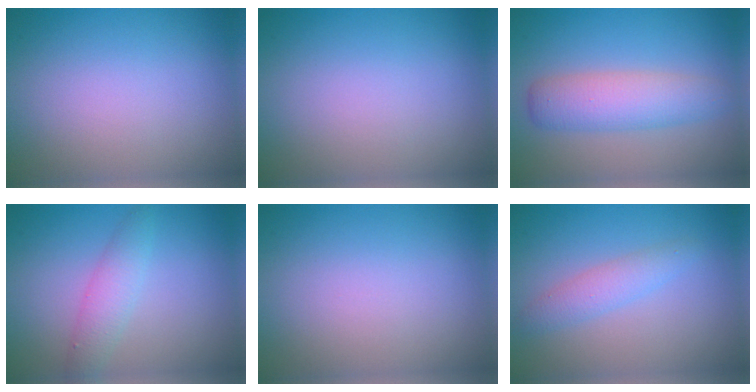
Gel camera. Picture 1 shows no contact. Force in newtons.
{"total": 0.0}
{"total": 4.4, "press": 4.3, "slide": 0.1}
{"total": 2.4, "press": 2.4, "slide": 0.1}
{"total": 0.0}
{"total": 2.1, "press": 2.1, "slide": 0.0}